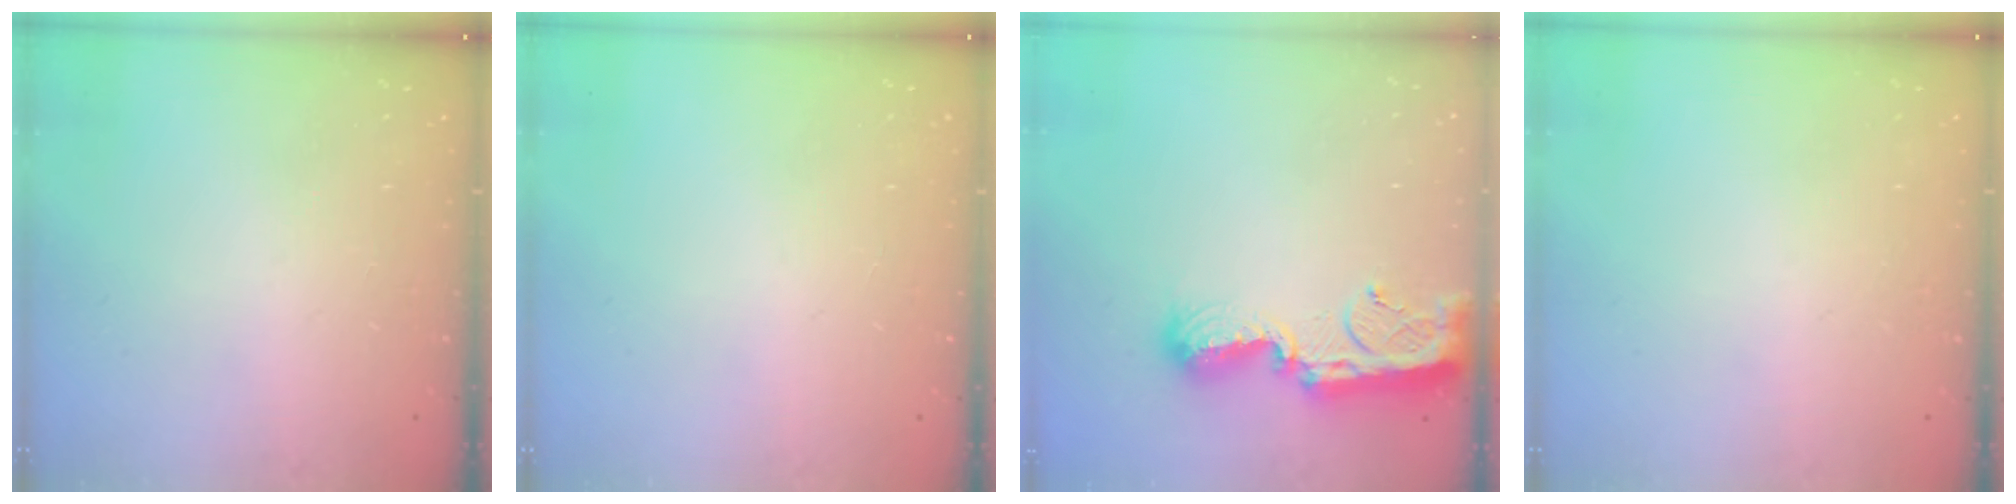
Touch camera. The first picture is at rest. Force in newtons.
{"total": 0.0}
{"total": 11.2, "press": 11.2, "slide": 1.0}
{"total": 0.0}